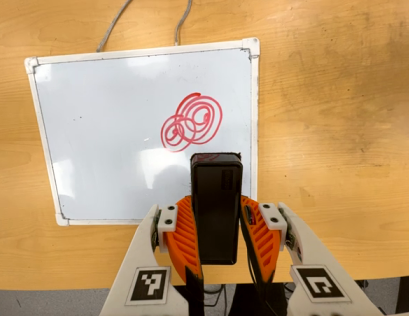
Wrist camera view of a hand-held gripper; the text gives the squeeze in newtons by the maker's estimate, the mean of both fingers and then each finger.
{"total": 6.1, "left": 4.5, "right": 7.7}